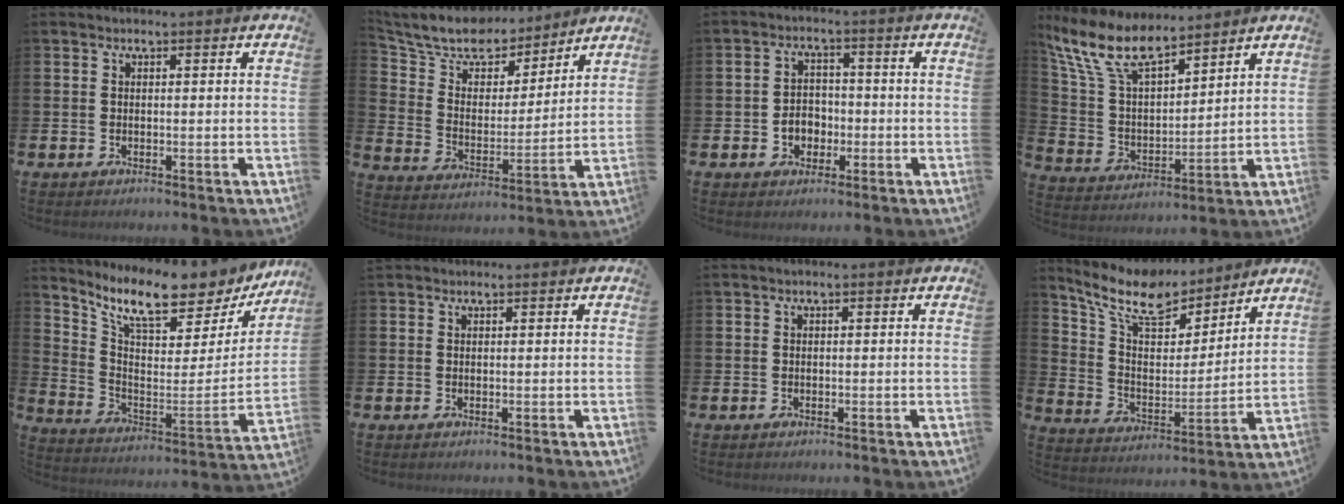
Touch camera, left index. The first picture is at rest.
{"total": 9.4, "force": [8.4, 3.9, 1.5], "torque": [-0.083, -0.058, 0.152]}
{"total": 3.4, "force": [-1.3, 2.9, 1.3], "torque": [-0.025, 0.001, -0.030]}
{"total": 10.2, "force": [8.4, 3.4, 4.6], "torque": [-0.133, -0.036, 0.155]}
{"total": 9.9, "force": [8.6, 2.3, 4.3], "torque": [-0.110, -0.067, 0.143]}
{"total": 0.8, "force": [0.7, 0.2, -0.1], "torque": [0.014, -0.003, 0.011]}
{"total": 0.0}
{"total": 11.1, "force": [9.6, 4.1, 3.8], "torque": [-0.117, -0.062, 0.167]}